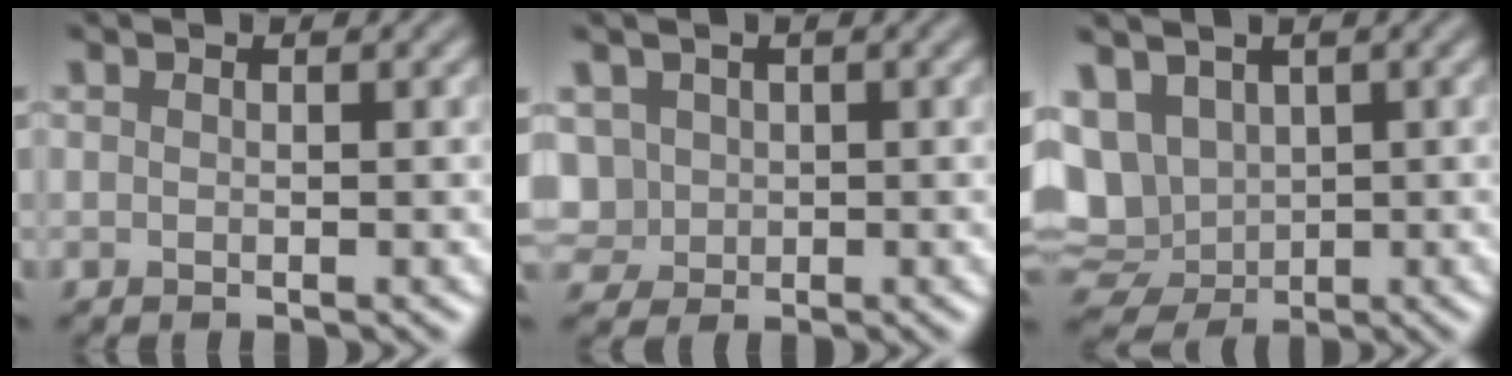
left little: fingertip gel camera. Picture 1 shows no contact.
{"total": 4.1, "force": [0.5, 3.7, 1.7], "torque": [-0.049, 0.014, 0.009]}
{"total": 7.8, "force": [1.3, 6.2, 4.6], "torque": [-0.093, 0.000, 0.028]}